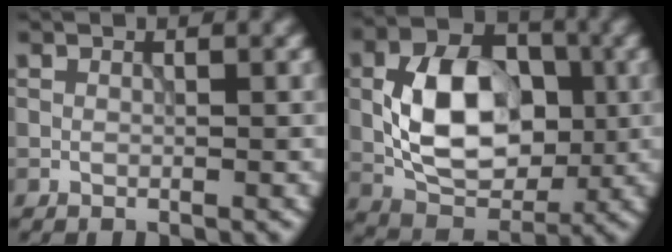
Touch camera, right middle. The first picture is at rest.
{"total": 9.0, "force": [-0.4, 5.9, 6.8], "torque": [-0.125, 0.005, -0.013]}